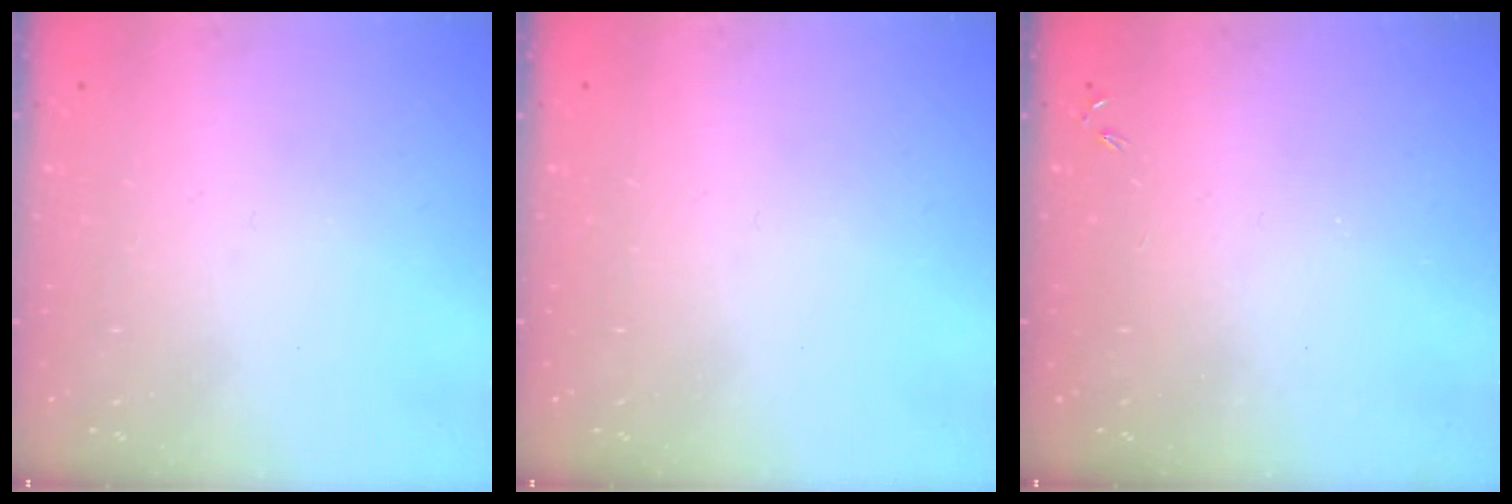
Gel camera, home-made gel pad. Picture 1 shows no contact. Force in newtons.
{"total": 0.0}
{"total": 0.0}